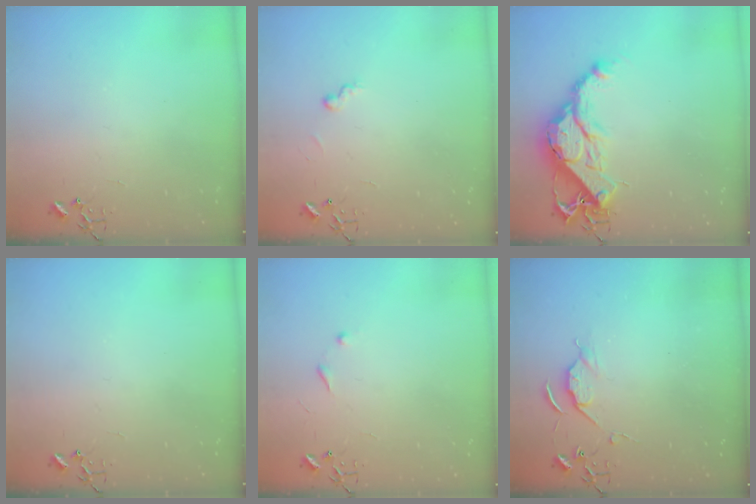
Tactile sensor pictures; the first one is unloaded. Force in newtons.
{"total": 5.9, "press": 5.8, "slide": 0.6}
{"total": 17.2, "press": 17.1, "slide": 1.3}
{"total": 0.0}
{"total": 6.0, "press": 6.0, "slide": 0.6}
{"total": 5.2, "press": 5.2, "slide": 0.7}